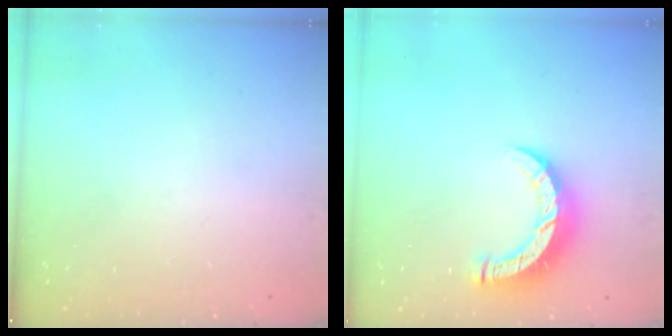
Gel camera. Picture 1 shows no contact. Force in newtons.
{"total": 8.9, "press": 8.9, "slide": 0.8}